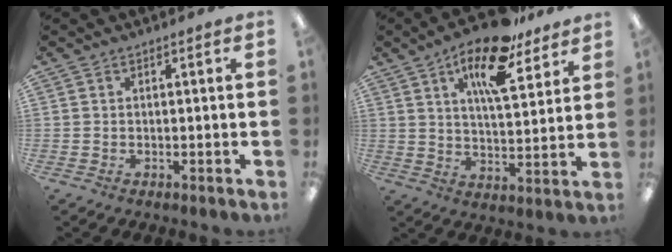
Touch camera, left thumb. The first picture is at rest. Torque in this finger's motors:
{"motor_torque": [0.09, 0.53, 1.25, -1.53, 0.12]}